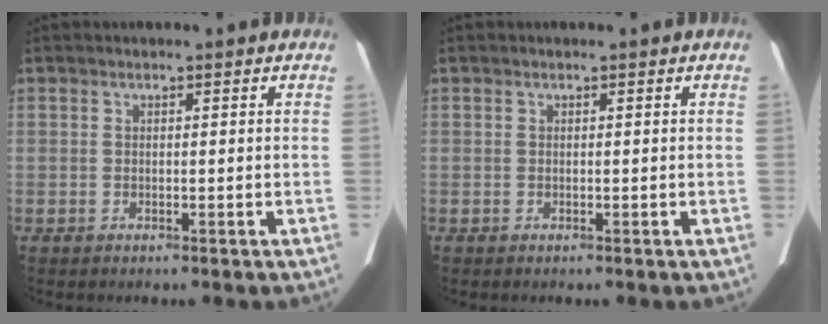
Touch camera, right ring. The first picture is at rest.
{"total": 0.0}